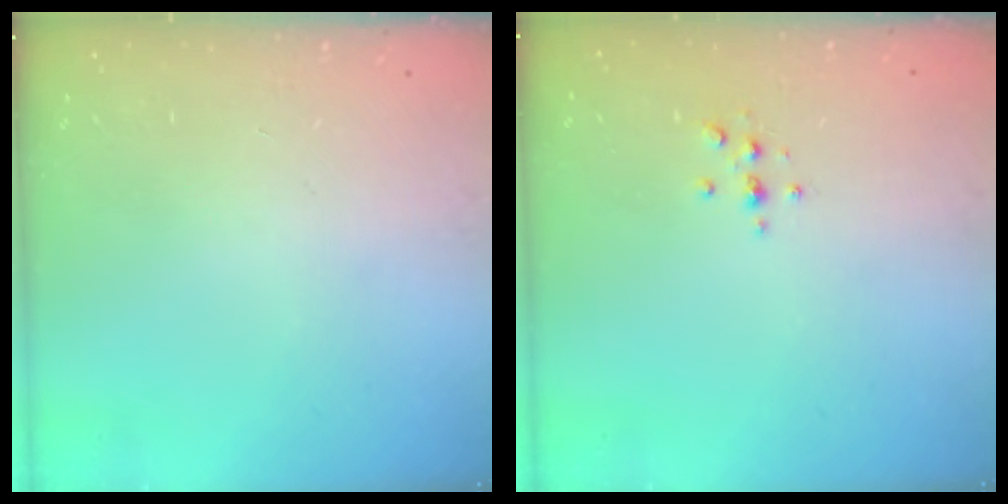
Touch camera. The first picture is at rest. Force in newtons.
{"total": 2.3, "press": 2.3, "slide": 0.2}